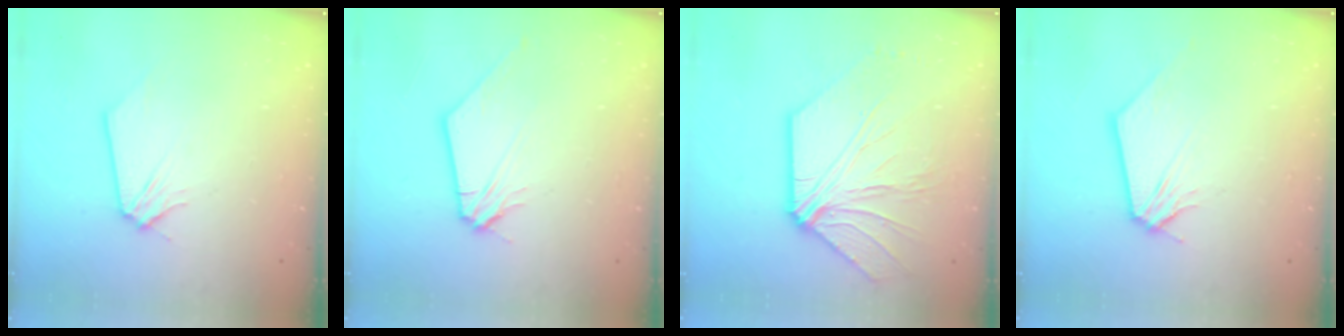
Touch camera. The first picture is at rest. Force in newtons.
{"total": 2.4, "press": 2.3, "slide": 0.4}
{"total": 10.6, "press": 10.6, "slide": 0.9}
{"total": 0.0}